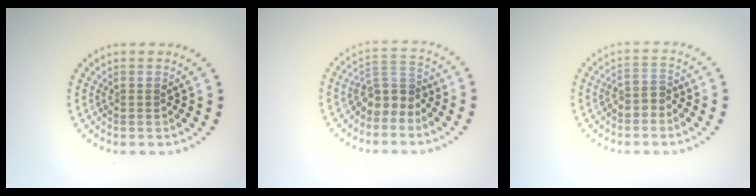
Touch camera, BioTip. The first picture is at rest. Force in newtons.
{"total": 2.9, "press": 2.5, "slide": 1.6}
{"total": 1.8, "press": 1.5, "slide": 0.9}